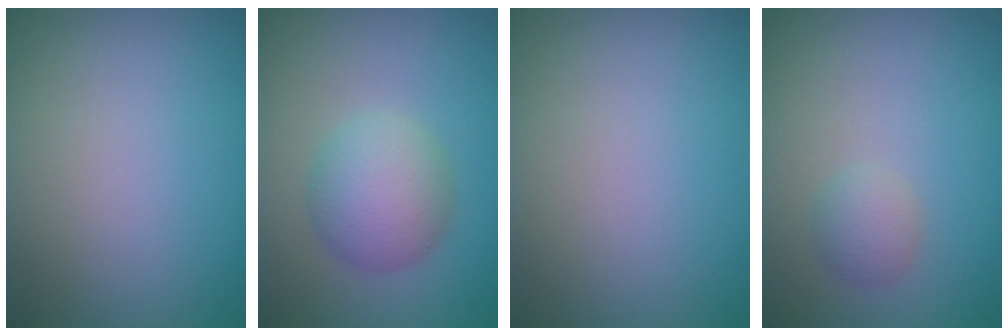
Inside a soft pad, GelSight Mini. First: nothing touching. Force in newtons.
{"total": 4.4, "press": 4.4, "slide": 0.2}
{"total": 0.0}
{"total": 1.6, "press": 1.6, "slide": 0.0}